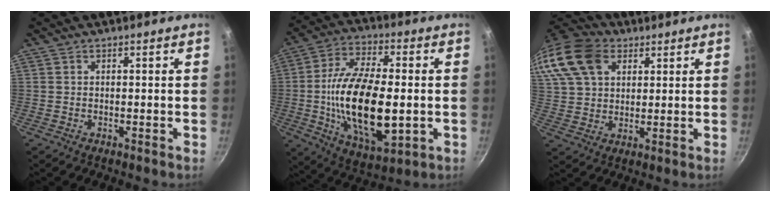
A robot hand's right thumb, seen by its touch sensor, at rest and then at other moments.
{"total": 21.7, "force": [-2.1, 10.4, 19.0], "torque": [-0.344, 0.007, -0.033]}
{"total": 20.3, "force": [8.9, 14.1, 11.5], "torque": [-0.255, 0.023, 0.162]}